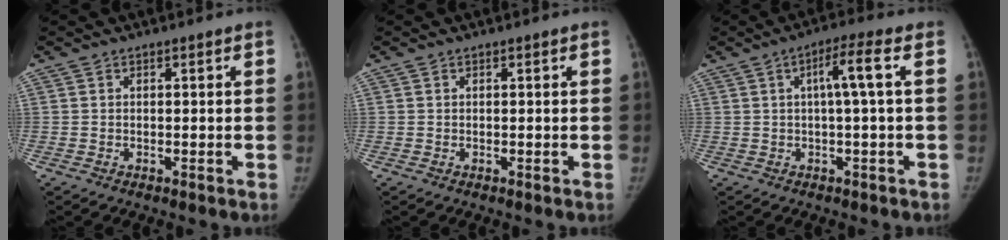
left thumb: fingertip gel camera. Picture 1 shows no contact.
{"total": 0.0}
{"total": 5.3, "force": [0.7, -0.3, 5.2], "torque": [-0.100, 0.013, 0.014]}